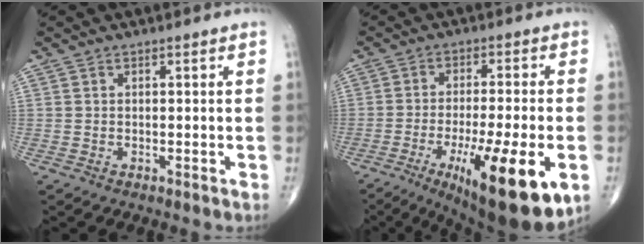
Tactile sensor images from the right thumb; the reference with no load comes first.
{"total": 19.5, "force": [-7.4, 4.5, 17.5], "torque": [-0.243, -0.011, -0.102]}